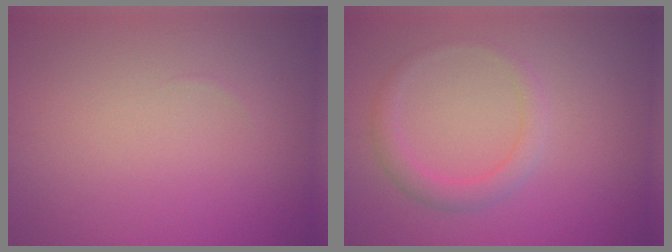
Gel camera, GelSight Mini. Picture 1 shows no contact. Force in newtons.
{"total": 2.2, "press": 2.2, "slide": 0.1}